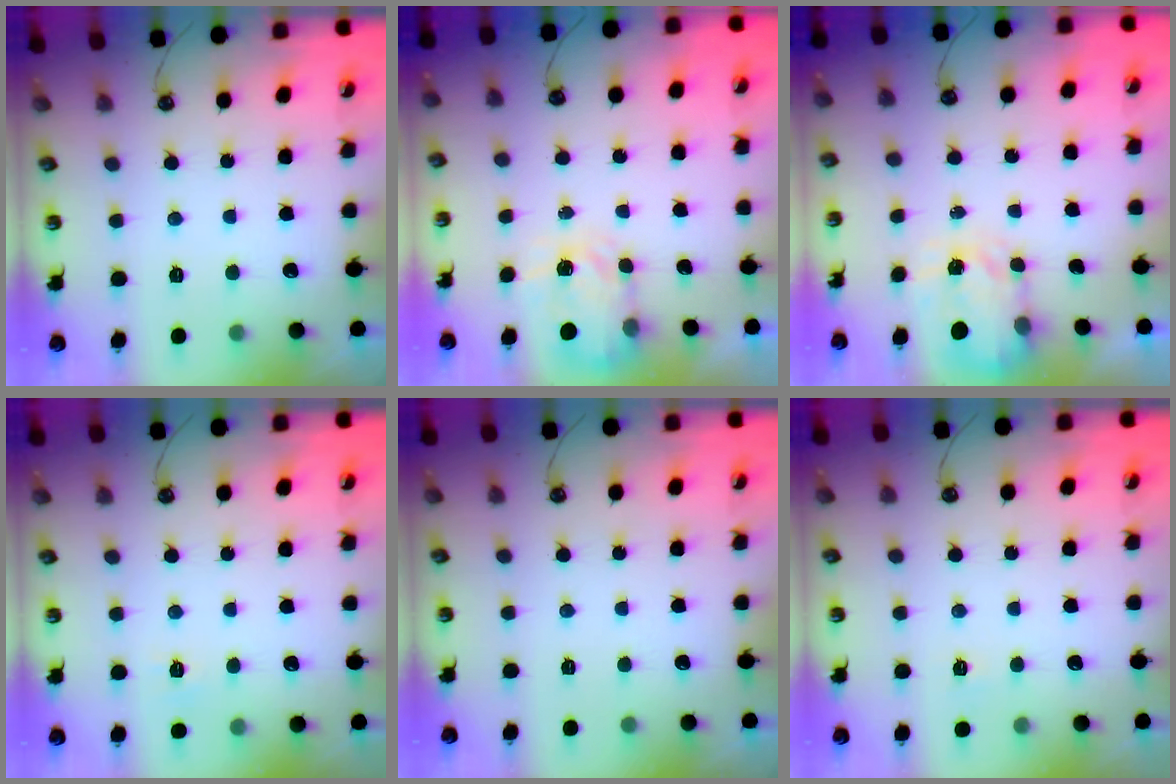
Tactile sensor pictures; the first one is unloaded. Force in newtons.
{"total": 3.9, "press": 3.9, "slide": 0.7}
{"total": 3.8, "press": 3.7, "slide": 0.5}
{"total": 4.0, "press": 4.0, "slide": 0.5}
{"total": 0.0}
{"total": 2.7, "press": 2.7, "slide": 0.3}